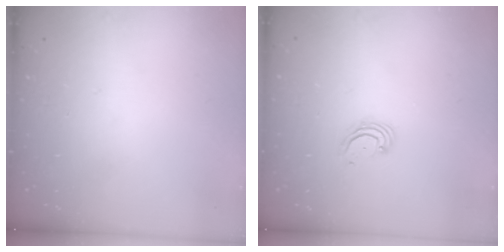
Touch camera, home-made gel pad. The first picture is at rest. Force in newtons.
{"total": 2.7, "press": 2.7, "slide": 0.3}